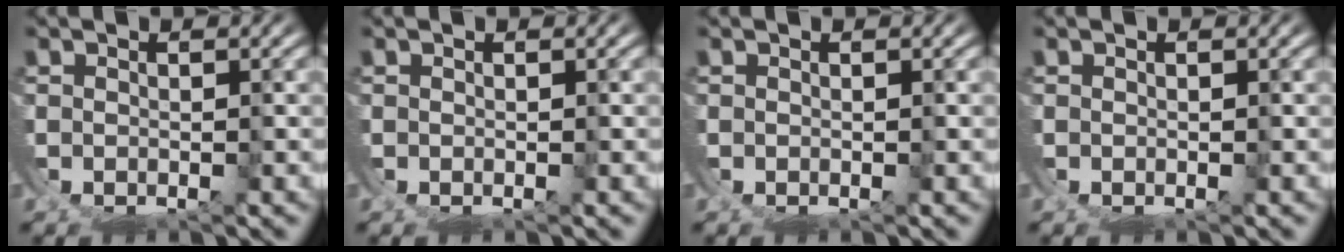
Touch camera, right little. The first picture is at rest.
{"total": 0.0}
{"total": 0.0}
{"total": 0.0}